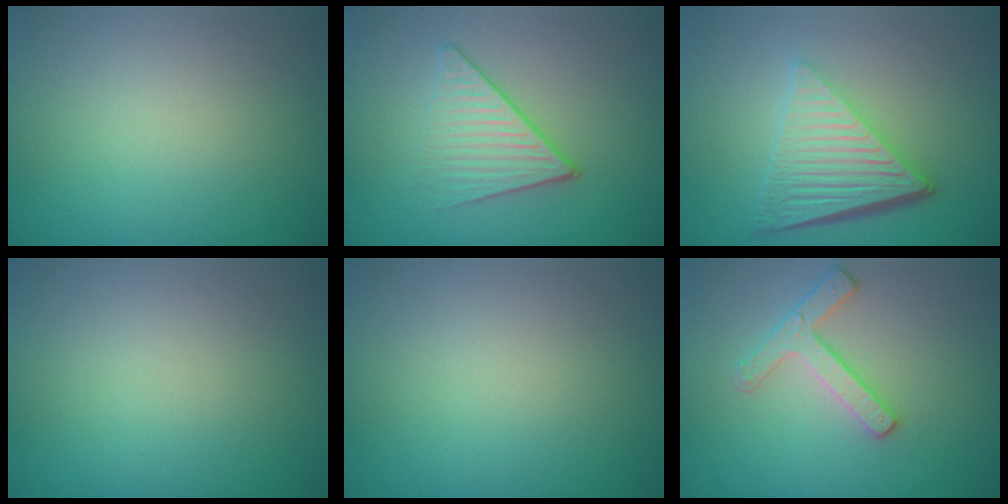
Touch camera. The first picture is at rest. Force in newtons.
{"total": 3.5, "press": 2.8, "slide": 2.1}
{"total": 6.6, "press": 4.3, "slide": 4.9}
{"total": 0.0}
{"total": 0.0}
{"total": 2.6, "press": 2.6, "slide": 0.3}